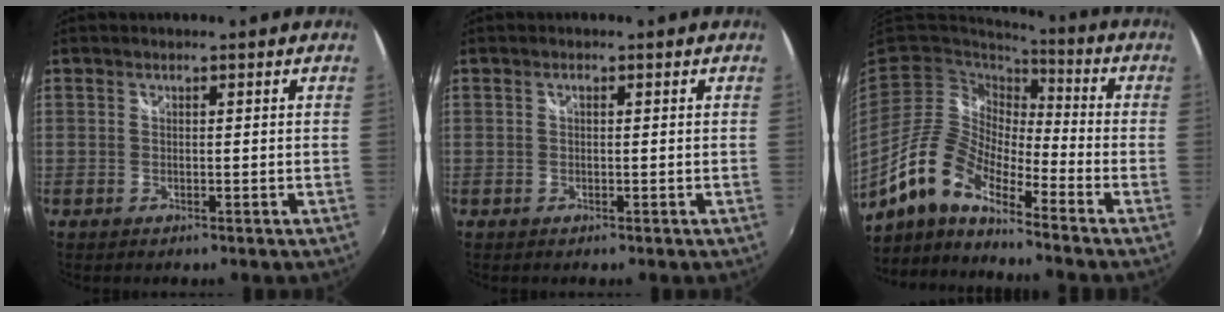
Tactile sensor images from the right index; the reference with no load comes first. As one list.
[{"total": 0.6, "force": [0.1, 0.3, 0.5], "torque": [-0.009, 0.003, 0.000]}, {"total": 12.3, "force": [-8.8, 4.0, 7.6], "torque": [-0.142, 0.001, -0.181]}]